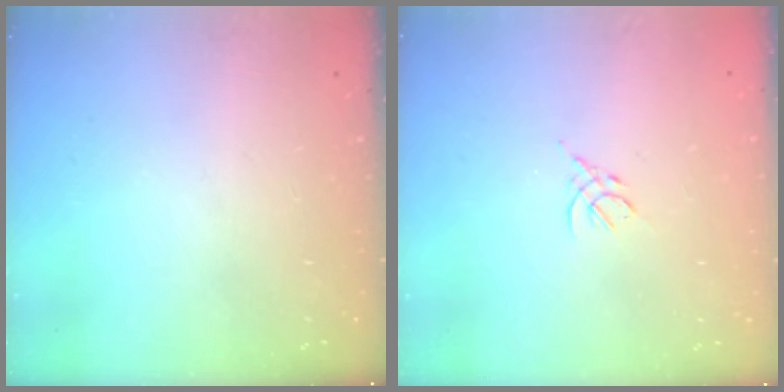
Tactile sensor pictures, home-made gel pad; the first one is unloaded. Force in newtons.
{"total": 3.0, "press": 3.0, "slide": 0.7}